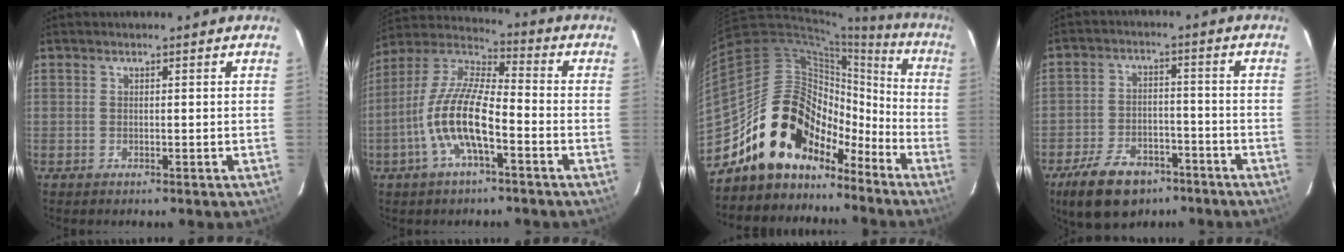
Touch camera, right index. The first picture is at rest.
{"total": 13.6, "force": [-5.0, 4.0, 12.0], "torque": [-0.246, 0.000, -0.101]}
{"total": 19.7, "force": [-13.0, 12.7, 7.6], "torque": [-0.139, 0.059, -0.212]}
{"total": 13.3, "force": [-8.9, 7.4, 6.6], "torque": [-0.156, 0.002, -0.140]}